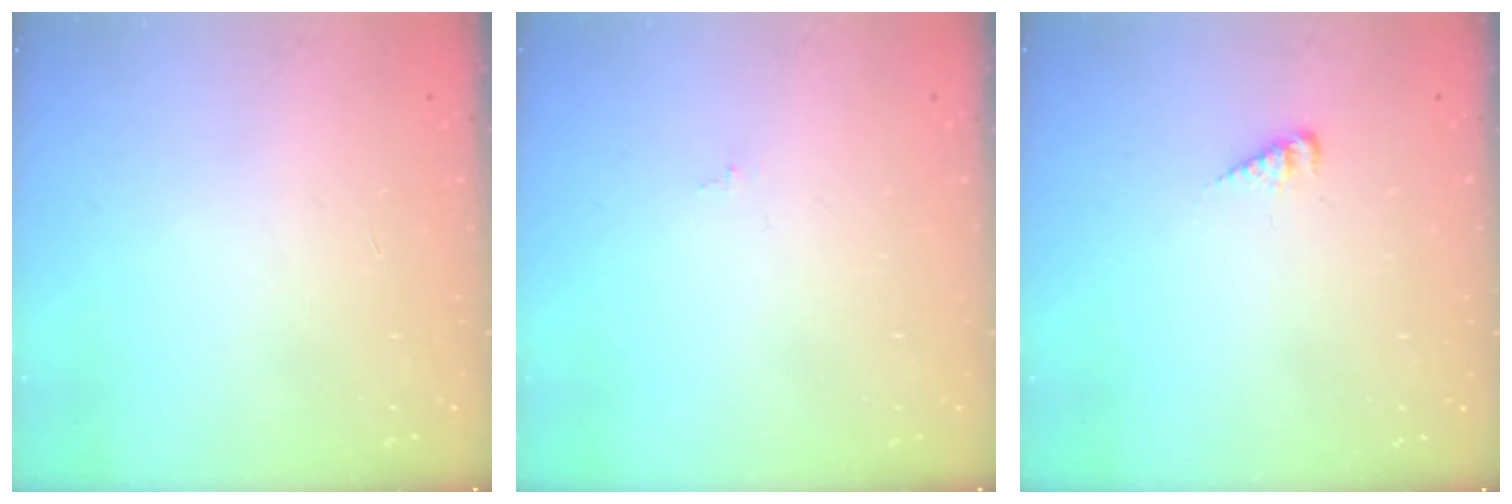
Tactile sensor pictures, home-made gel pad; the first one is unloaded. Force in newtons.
{"total": 0.0}
{"total": 3.3, "press": 3.3, "slide": 0.5}